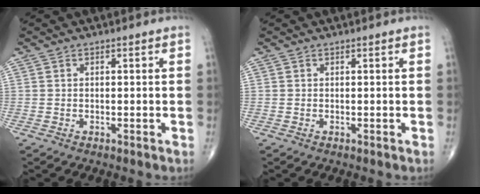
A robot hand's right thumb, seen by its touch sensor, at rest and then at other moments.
{"total": 0.0}